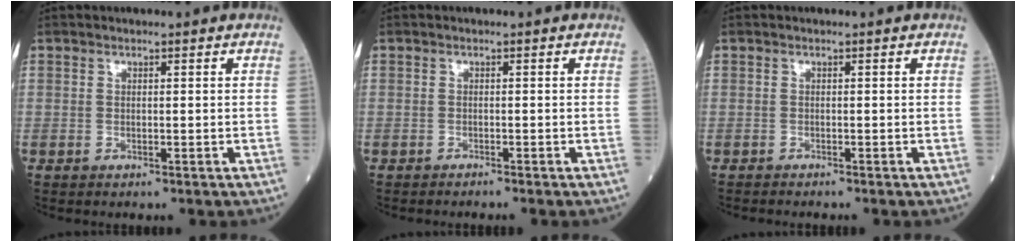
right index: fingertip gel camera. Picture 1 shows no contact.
{"total": 0.7, "force": [-0.6, -0.3, 0.2], "torque": [-0.003, 0.002, -0.012]}
{"total": 0.9, "force": [-0.8, -0.1, 0.3], "torque": [-0.005, 0.000, -0.013]}